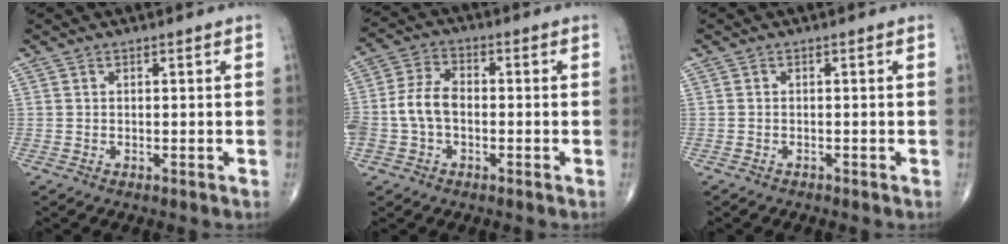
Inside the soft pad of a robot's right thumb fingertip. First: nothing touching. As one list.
[{"total": 8.0, "force": [-1.3, 5.3, 5.9], "torque": [-0.123, 0.025, -0.031]}, {"total": 0.6, "force": [-0.5, 0.3, 0.0], "torque": [-0.008, -0.001, -0.012]}]